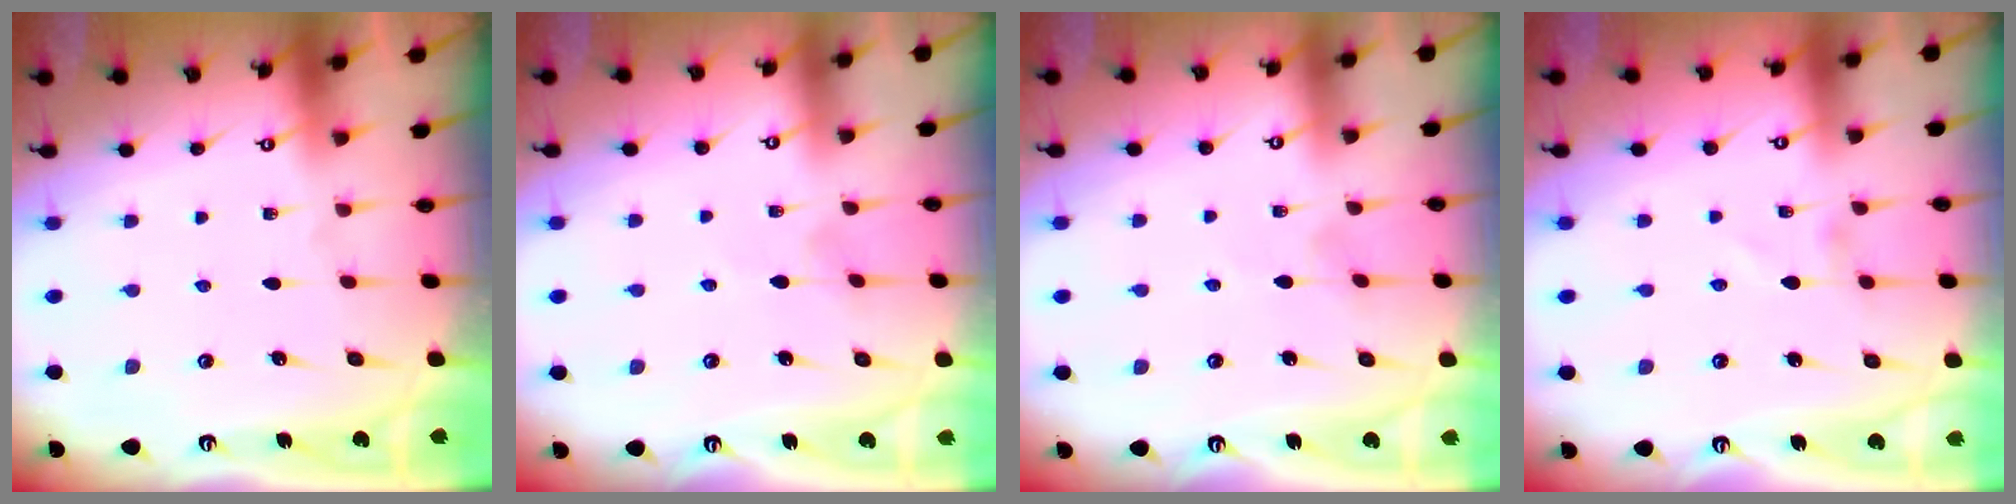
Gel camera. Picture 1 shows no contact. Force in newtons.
{"total": 2.2, "press": 2.2, "slide": 0.3}
{"total": 2.2, "press": 2.2, "slide": 0.3}
{"total": 0.9, "press": 0.9, "slide": 0.1}